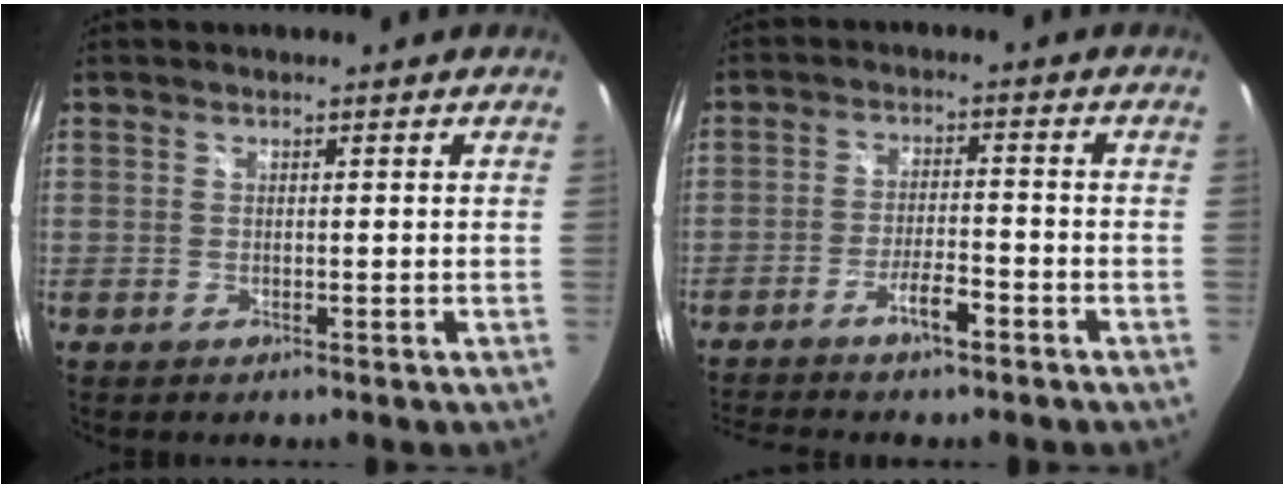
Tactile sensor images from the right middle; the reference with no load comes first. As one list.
[{"total": 6.1, "force": [-4.8, 0.8, 3.7], "torque": [-0.084, 0.003, -0.085]}]